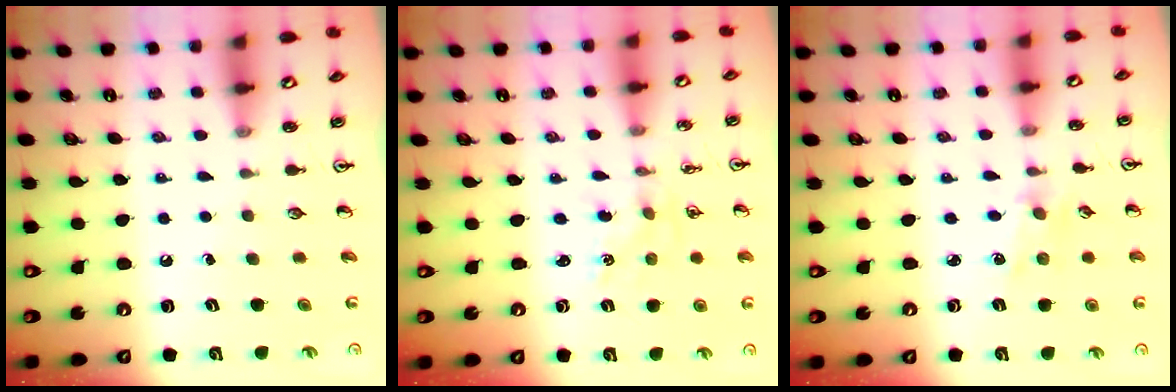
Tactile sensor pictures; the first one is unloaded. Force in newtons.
{"total": 1.0, "press": 1.0, "slide": 0.2}
{"total": 1.2, "press": 1.2, "slide": 0.2}